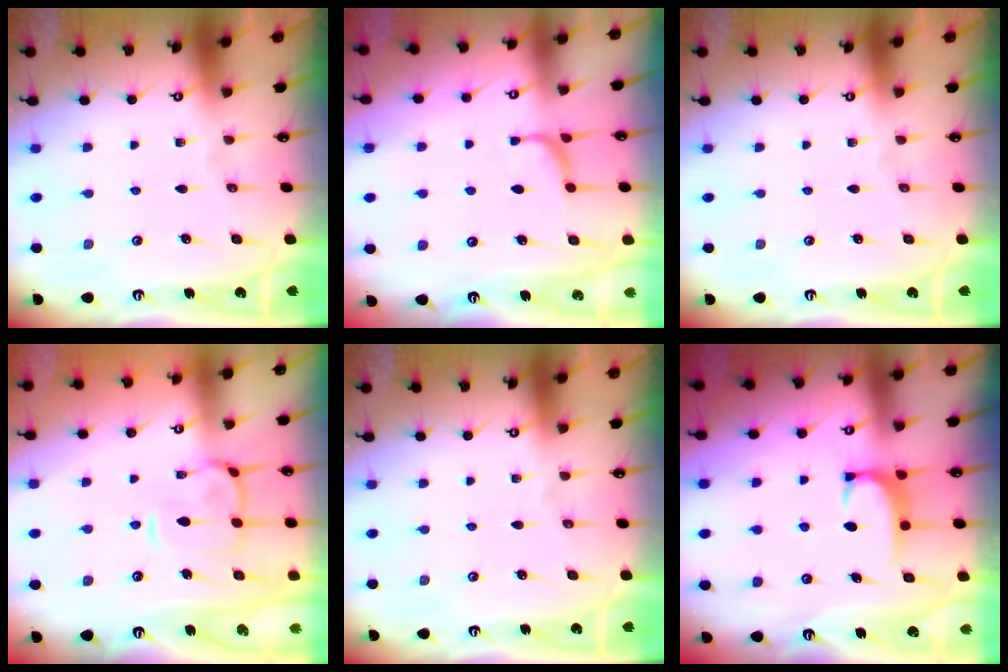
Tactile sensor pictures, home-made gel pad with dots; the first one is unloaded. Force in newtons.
{"total": 3.3, "press": 3.3, "slide": 0.4}
{"total": 0.0}
{"total": 6.0, "press": 5.9, "slide": 1.4}
{"total": 0.0}
{"total": 1.6, "press": 1.6, "slide": 0.5}